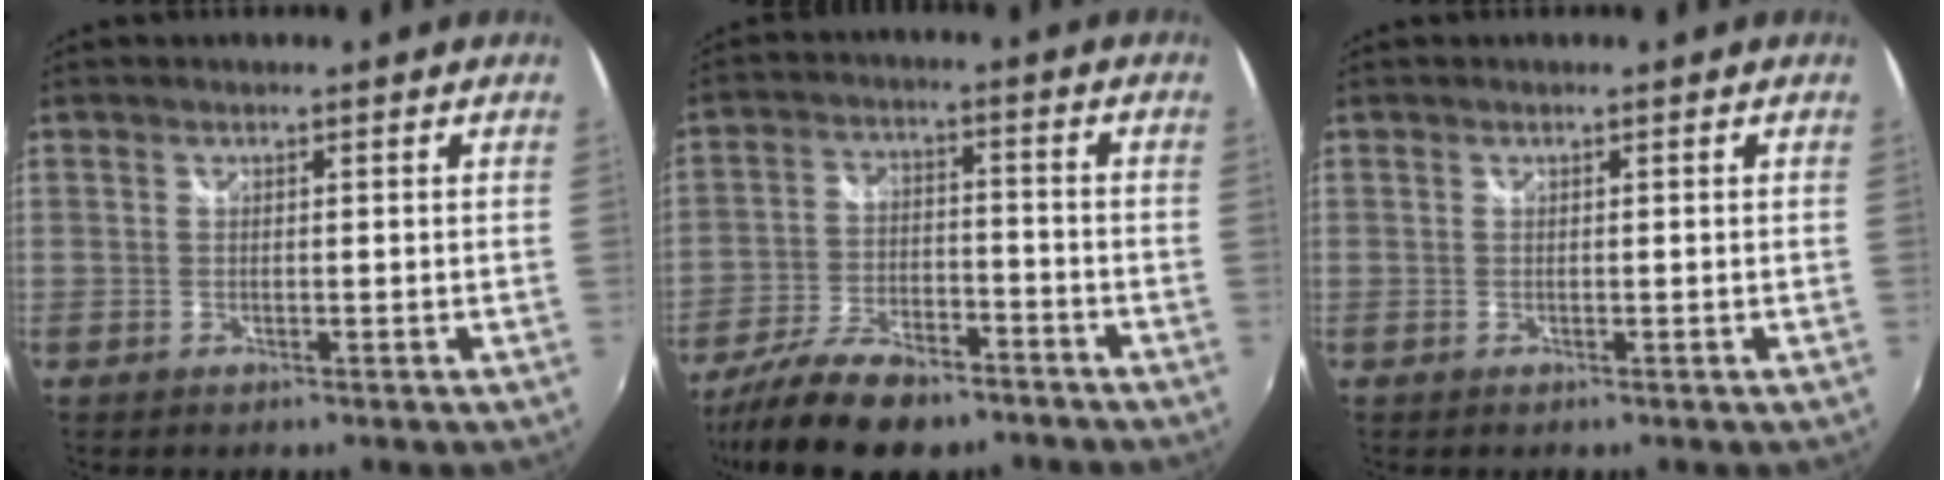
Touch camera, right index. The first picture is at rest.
{"total": 15.7, "force": [-11.9, 6.1, 8.1], "torque": [-0.177, -0.024, -0.204]}
{"total": 0.0}